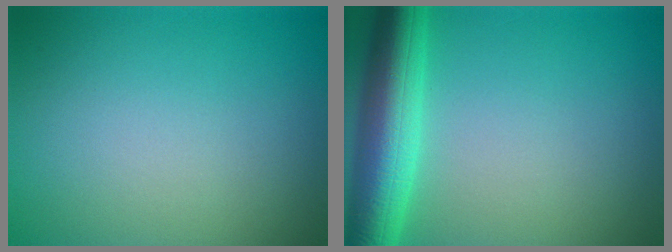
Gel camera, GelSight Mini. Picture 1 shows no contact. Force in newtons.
{"total": 7.3, "press": 7.3, "slide": 0.2}